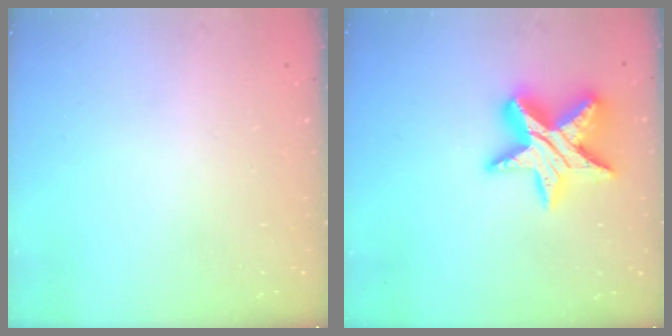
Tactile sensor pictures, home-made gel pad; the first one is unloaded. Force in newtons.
{"total": 16.2, "press": 16.2, "slide": 1.1}